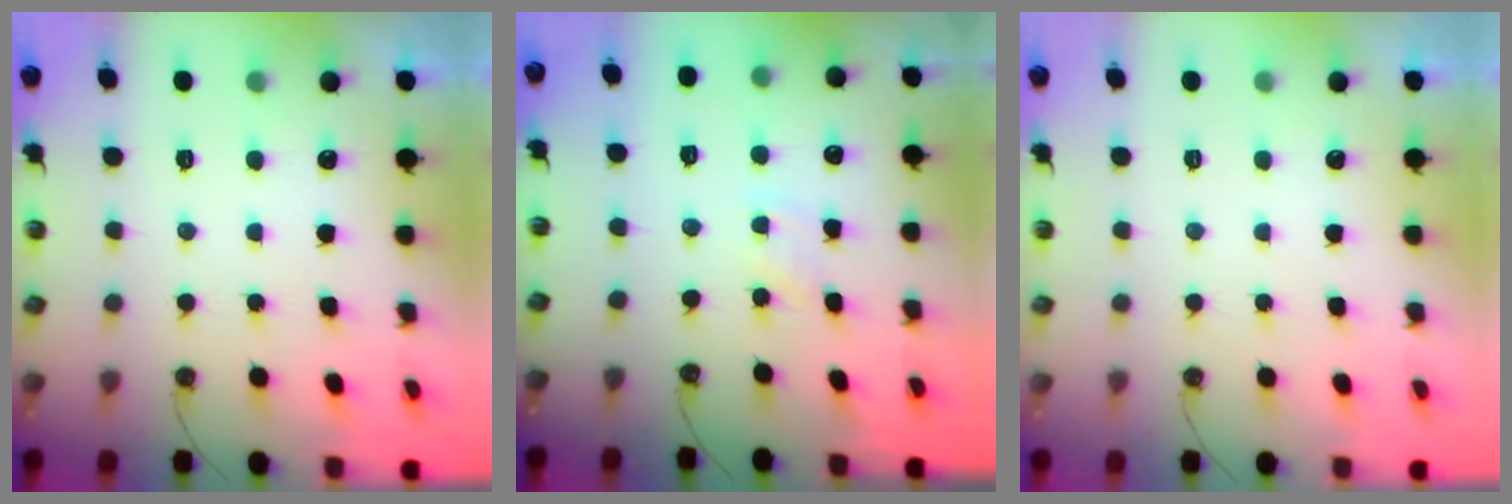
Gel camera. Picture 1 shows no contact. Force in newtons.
{"total": 2.2, "press": 2.2, "slide": 0.4}
{"total": 0.0}